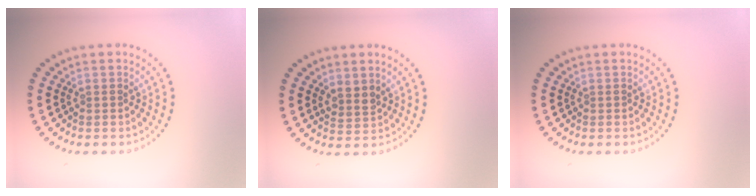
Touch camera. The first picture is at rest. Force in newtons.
{"total": 1.5, "press": 1.2, "slide": 0.9}
{"total": 0.0}